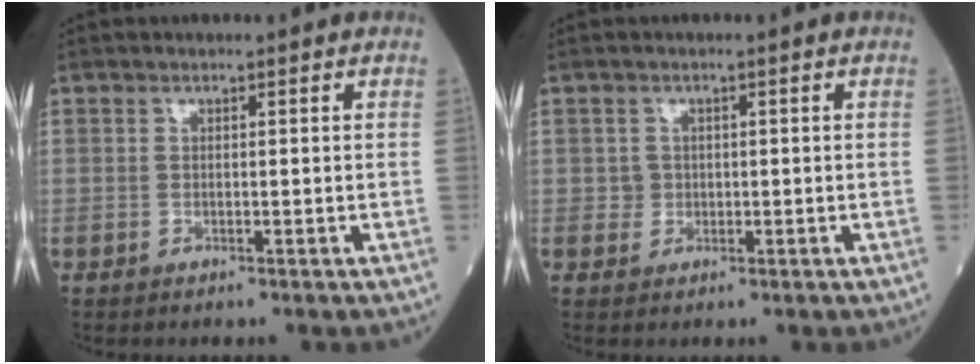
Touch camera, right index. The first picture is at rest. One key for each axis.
{"total": 1.4, "fx": -0.1, "fy": 1.4, "fz": 0.1, "tx": 0.004, "ty": 0.005, "tz": -0.002}